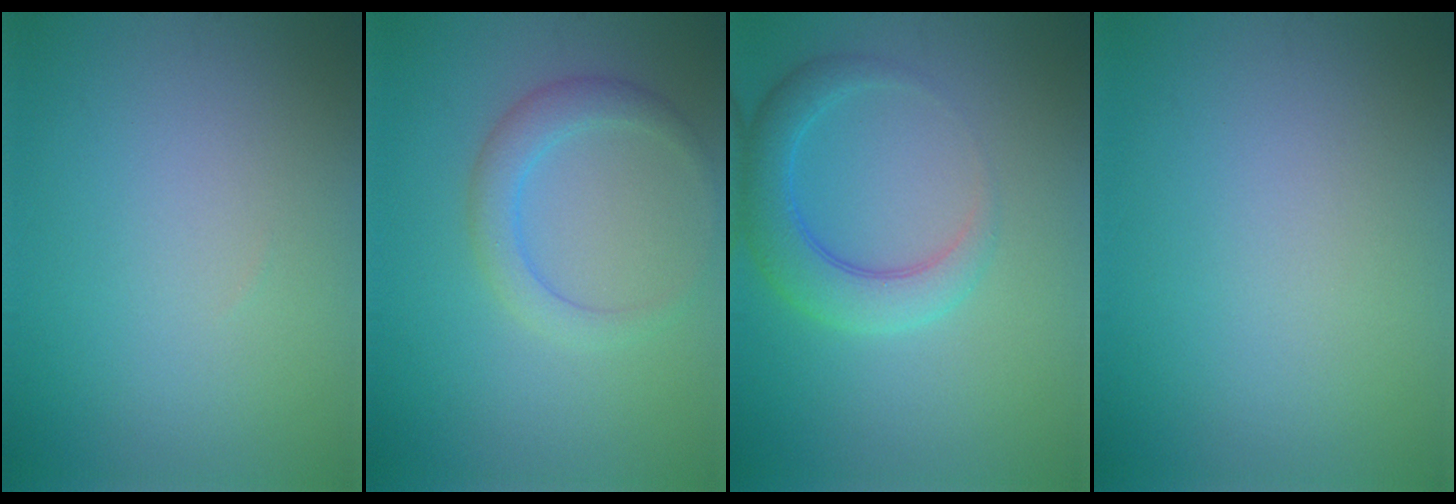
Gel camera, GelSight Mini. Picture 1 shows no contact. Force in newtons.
{"total": 2.8, "press": 2.8, "slide": 0.0}
{"total": 4.1, "press": 4.1, "slide": 0.2}
{"total": 0.0}